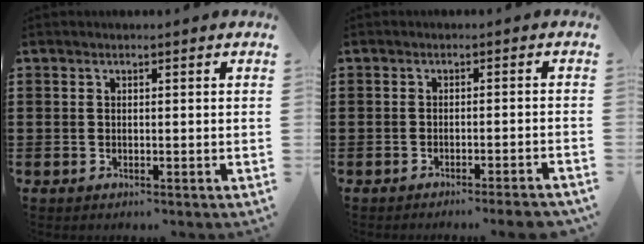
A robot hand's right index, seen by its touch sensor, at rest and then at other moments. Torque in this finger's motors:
{"motor_torque": [1.63, -0.51, 0.26, 0.06]}